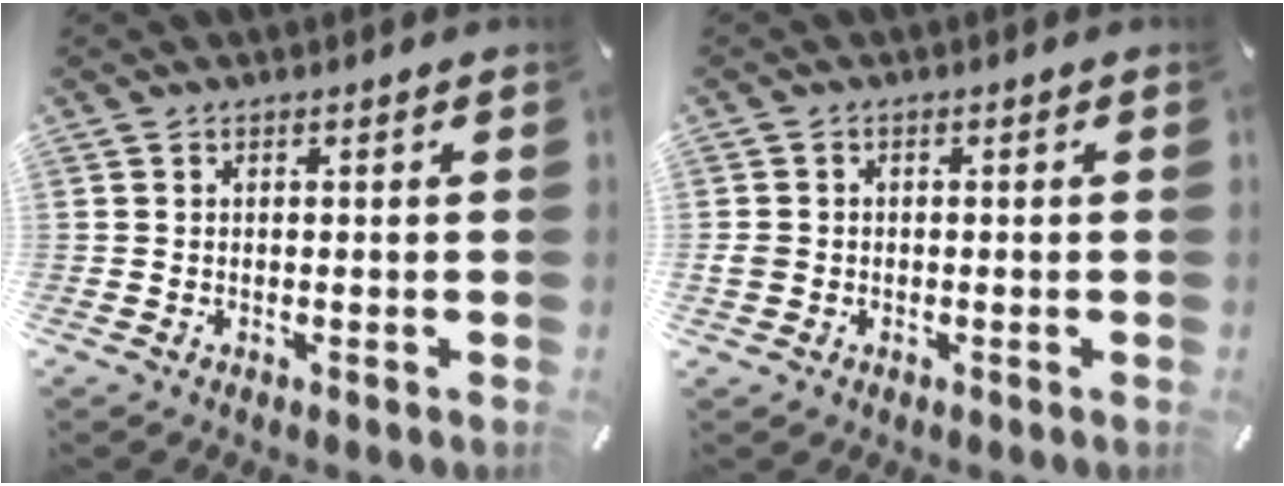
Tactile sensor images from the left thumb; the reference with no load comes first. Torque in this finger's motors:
{"motor_torque": [0.02, 0.03, -0.03, 0.03, 0.06]}